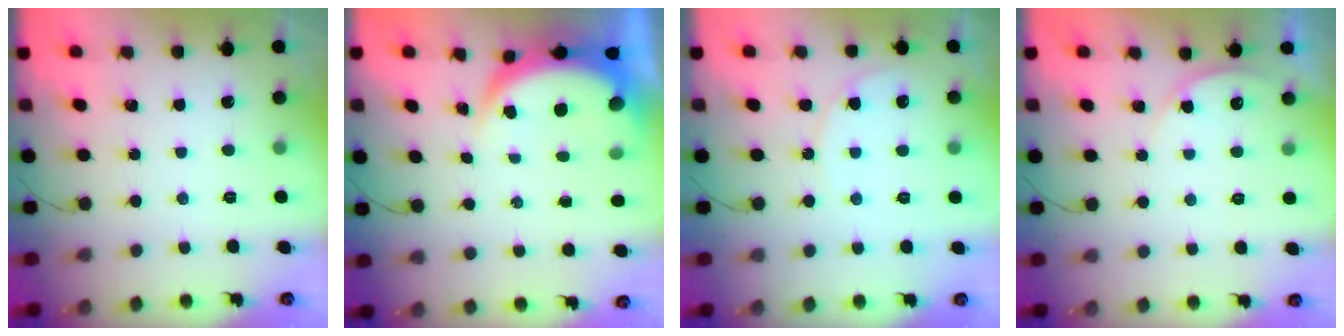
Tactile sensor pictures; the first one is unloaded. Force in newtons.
{"total": 5.8, "press": 5.7, "slide": 0.9}
{"total": 9.1, "press": 9.1, "slide": 0.3}
{"total": 3.0, "press": 3.0, "slide": 0.2}